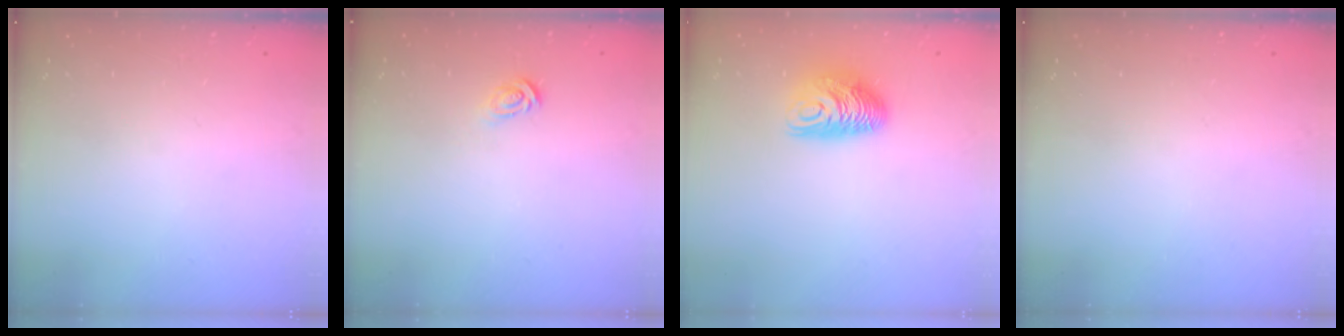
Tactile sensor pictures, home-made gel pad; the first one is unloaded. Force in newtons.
{"total": 2.8, "press": 2.8, "slide": 0.2}
{"total": 10.2, "press": 10.2, "slide": 0.4}
{"total": 0.0}